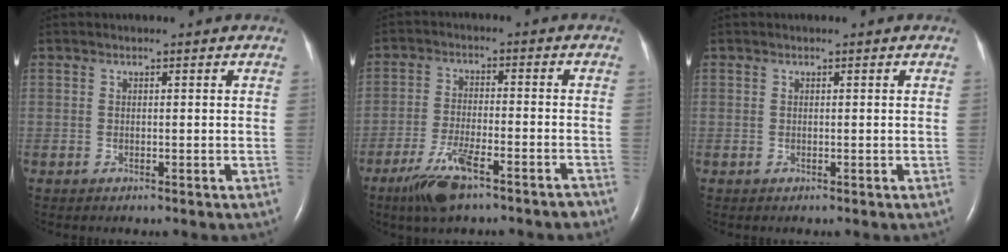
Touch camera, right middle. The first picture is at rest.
{"total": 8.9, "force": [-6.3, 1.5, 6.1], "torque": [-0.115, -0.013, -0.108]}
{"total": 0.0}